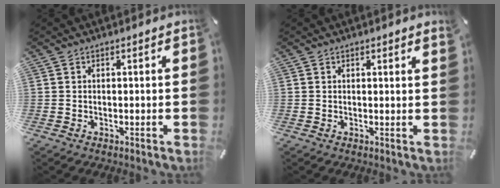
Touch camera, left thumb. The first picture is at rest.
{"total": 0.8, "force": [0.7, -0.1, 0.3], "torque": [0.002, -0.006, 0.012]}